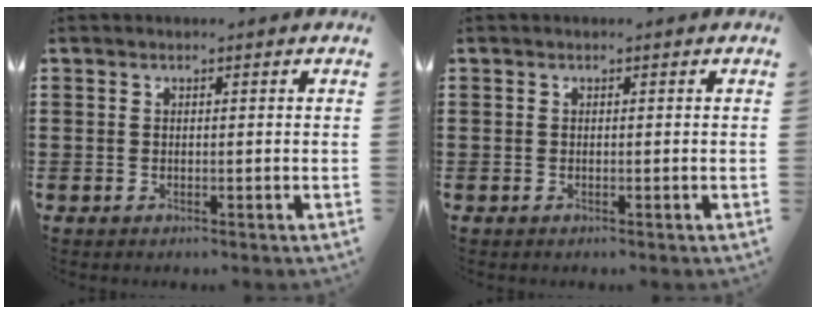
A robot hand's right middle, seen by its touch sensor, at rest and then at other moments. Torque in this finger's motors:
{"motor_torque": [-1.11, -0.14, 0.07, -0.01]}